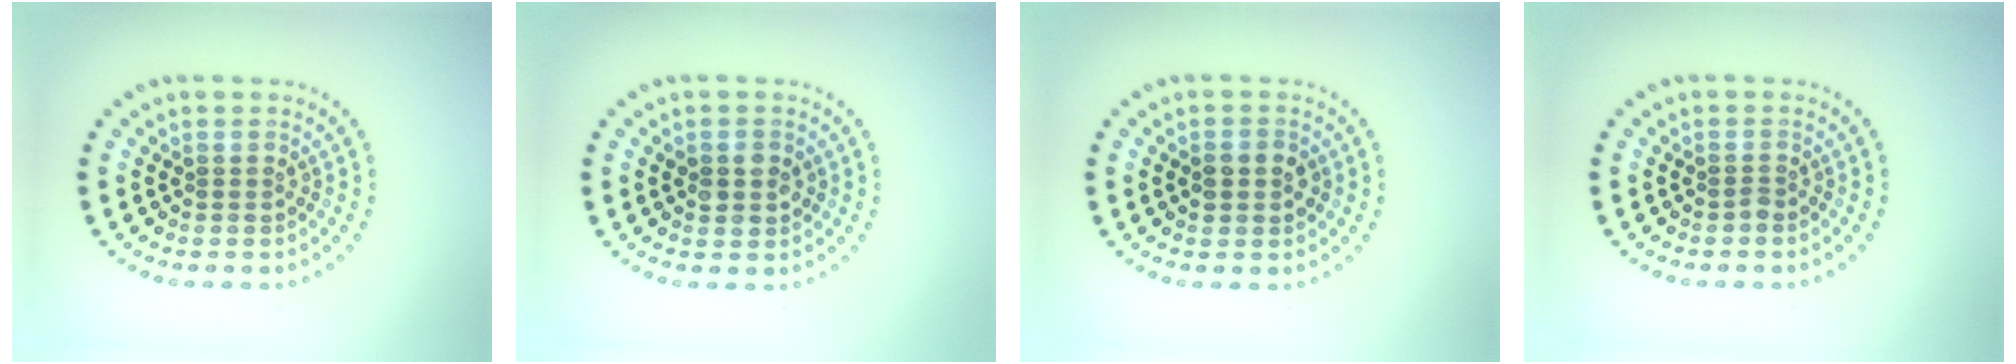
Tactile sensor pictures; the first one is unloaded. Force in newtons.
{"total": 1.8, "press": 1.8, "slide": 0.3}
{"total": 1.9, "press": 1.9, "slide": 0.0}
{"total": 0.6, "press": 0.4, "slide": 0.5}